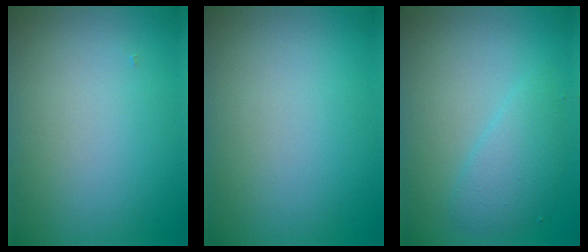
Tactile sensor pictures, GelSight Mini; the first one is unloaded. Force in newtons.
{"total": 0.0}
{"total": 2.5, "press": 2.5, "slide": 0.1}